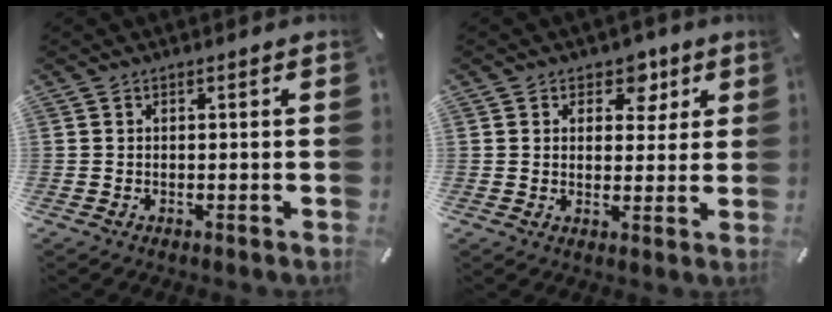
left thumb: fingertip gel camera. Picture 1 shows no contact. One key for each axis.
{"total": 6.1, "fx": 2.8, "fy": 4.8, "fz": 2.6, "tx": -0.010, "ty": -0.013, "tz": 0.040}